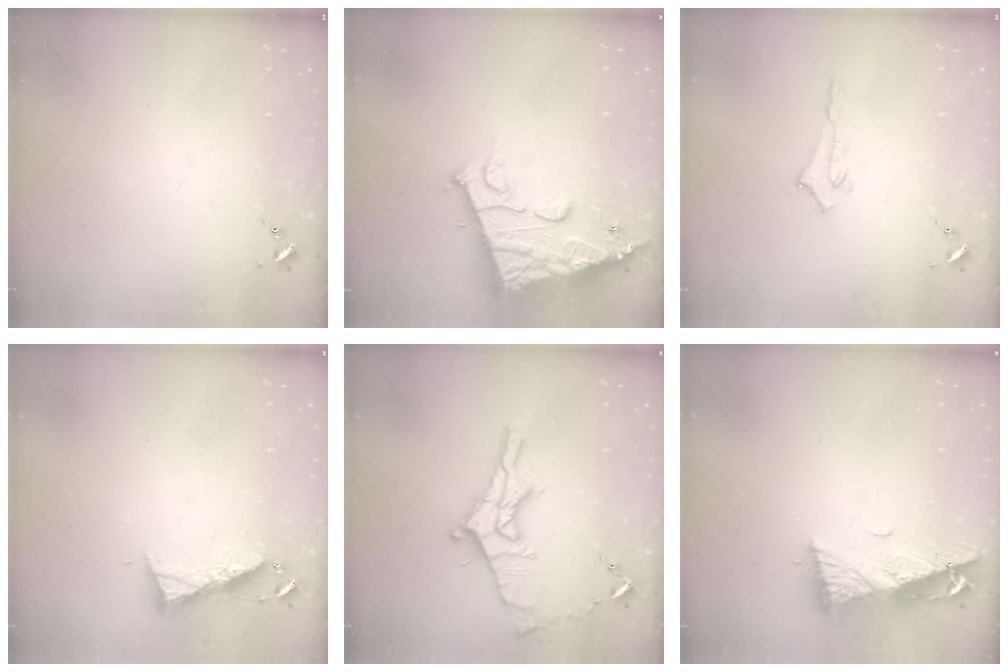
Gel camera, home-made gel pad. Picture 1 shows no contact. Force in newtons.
{"total": 16.0, "press": 15.9, "slide": 1.8}
{"total": 2.5, "press": 2.5, "slide": 0.2}
{"total": 7.4, "press": 7.4, "slide": 0.4}
{"total": 13.4, "press": 13.4, "slide": 0.6}
{"total": 10.1, "press": 10.0, "slide": 1.4}